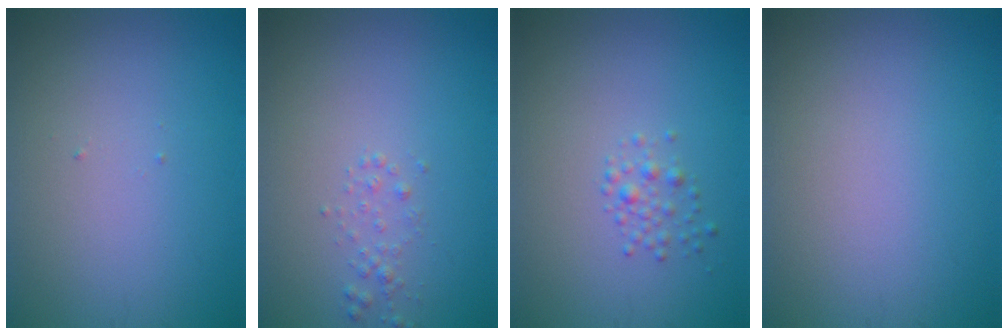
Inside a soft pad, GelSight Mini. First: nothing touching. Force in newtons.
{"total": 0.9, "press": 0.9, "slide": 0.0}
{"total": 1.3, "press": 1.3, "slide": 0.0}
{"total": 0.0}